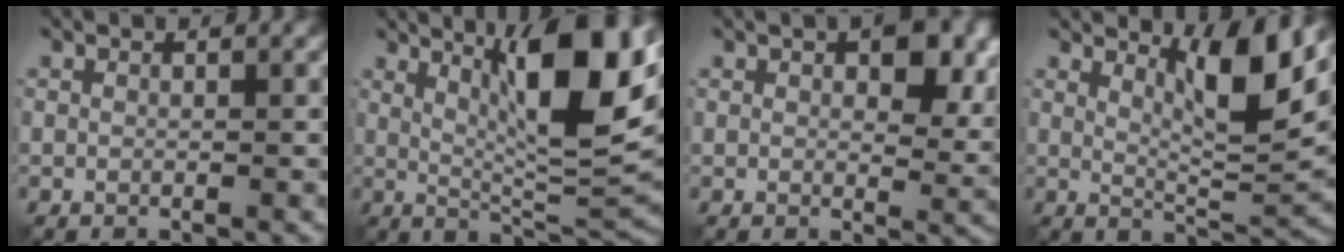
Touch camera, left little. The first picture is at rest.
{"total": 11.1, "force": [4.1, 2.8, 10.0], "torque": [-0.144, 0.002, 0.067]}
{"total": 7.0, "force": [2.8, 3.5, 5.4], "torque": [-0.077, -0.001, 0.043]}
{"total": 6.5, "force": [3.4, 1.4, 5.4], "torque": [-0.079, -0.007, 0.055]}